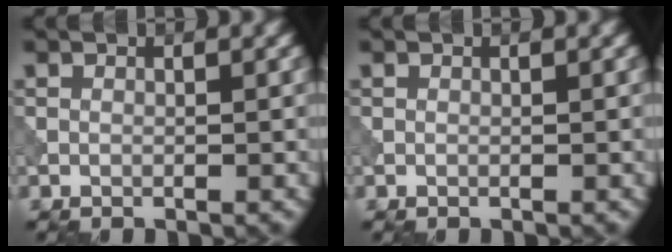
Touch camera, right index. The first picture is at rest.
{"total": 0.0}